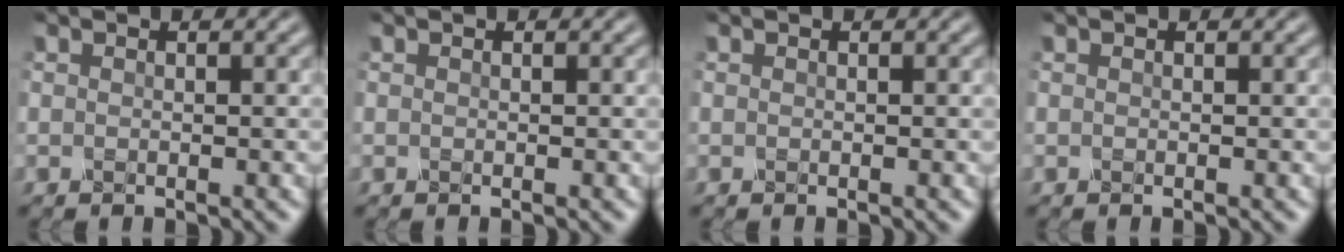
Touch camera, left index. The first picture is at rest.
{"total": 0.0}
{"total": 0.0}
{"total": 0.0}